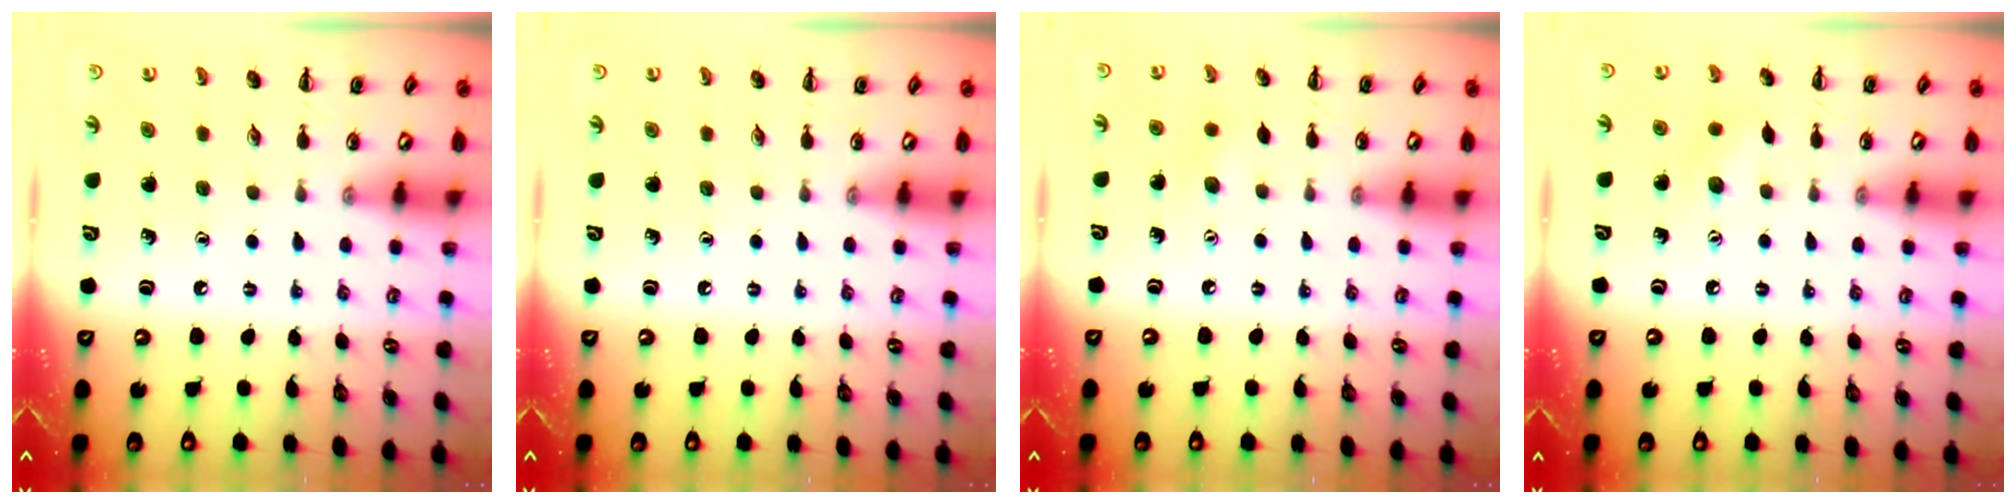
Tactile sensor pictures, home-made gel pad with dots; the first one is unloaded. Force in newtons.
{"total": 0.0}
{"total": 2.8, "press": 2.8, "slide": 0.7}
{"total": 6.2, "press": 6.0, "slide": 1.6}